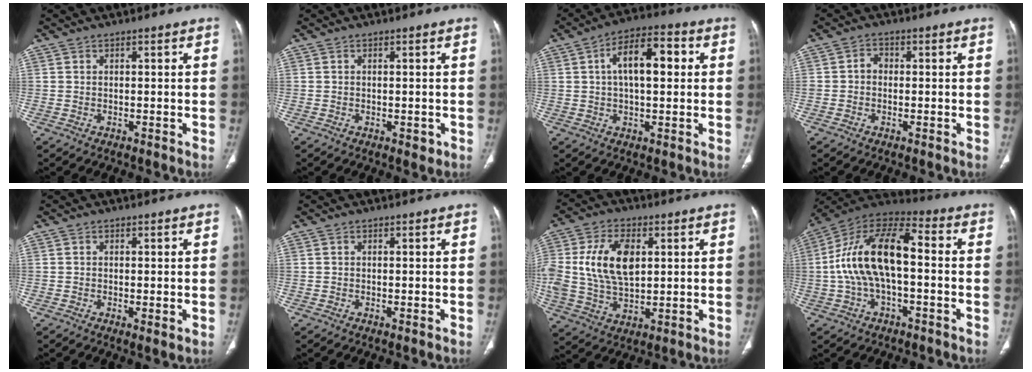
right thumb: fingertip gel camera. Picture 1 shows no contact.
{"total": 2.3, "force": [-0.8, 1.3, 1.8], "torque": [-0.015, -0.001, -0.006]}
{"total": 11.0, "force": [2.2, 5.2, 9.5], "torque": [-0.145, 0.023, 0.028]}
{"total": 2.2, "force": [-0.3, 1.8, 1.2], "torque": [-0.009, 0.008, -0.012]}
{"total": 1.5, "force": [-0.2, 0.4, 1.4], "torque": [-0.032, -0.009, -0.003]}
{"total": 0.0}
{"total": 14.0, "force": [2.7, 8.2, 11.0], "torque": [-0.212, -0.001, 0.055]}
{"total": 16.9, "force": [-0.5, 8.0, 14.9], "torque": [-0.284, 0.047, -0.016]}